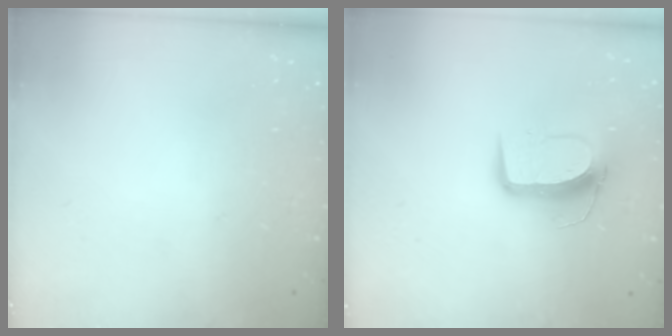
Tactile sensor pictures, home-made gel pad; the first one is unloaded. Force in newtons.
{"total": 9.7, "press": 9.7, "slide": 0.6}